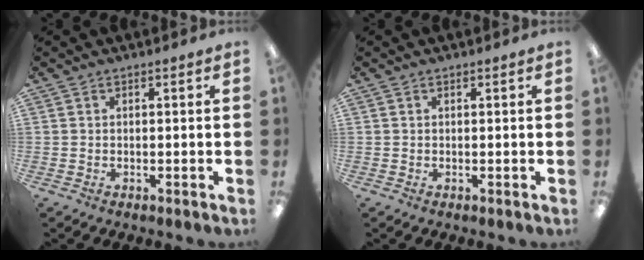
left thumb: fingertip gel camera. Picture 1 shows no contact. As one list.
[{"total": 0.0}]